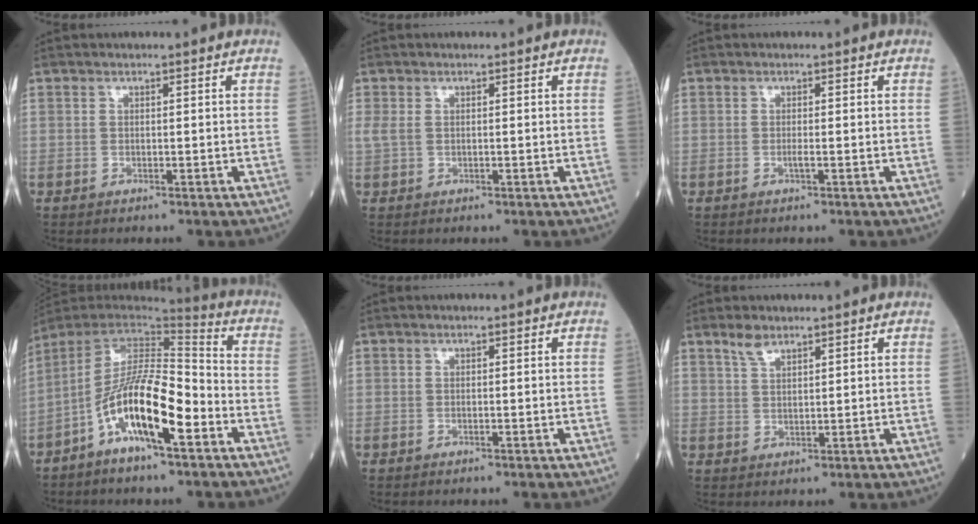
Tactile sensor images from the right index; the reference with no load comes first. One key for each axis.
{"total": 1.6, "fx": 0.3, "fy": 0.9, "fz": 1.3, "tx": -0.044, "ty": 0.007, "tz": 0.011}
{"total": 0.7, "fx": -0.2, "fy": -0.1, "fz": 0.6, "tx": -0.013, "ty": 0.000, "tz": -0.005}
{"total": 14.9, "fx": -6.2, "fy": 2.9, "fz": 13.2, "tx": -0.244, "ty": 0.004, "tz": -0.111}
{"total": 0.0}
{"total": 2.6, "fx": 2.2, "fy": 0.8, "fz": 1.3, "tx": -0.030, "ty": 0.004, "tz": 0.046}